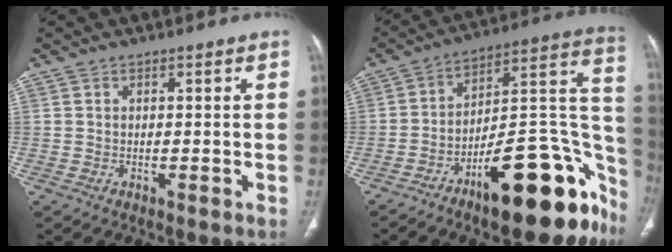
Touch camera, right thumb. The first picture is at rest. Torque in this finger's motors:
{"motor_torque": [3.60, 1.34, 1.26, -1.51, 0.45]}